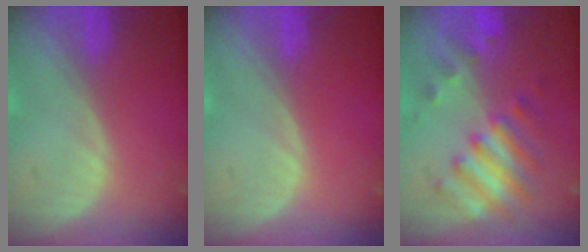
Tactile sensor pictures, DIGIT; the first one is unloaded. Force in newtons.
{"total": 0.0}
{"total": 7.2, "press": 7.2, "slide": 1.1}